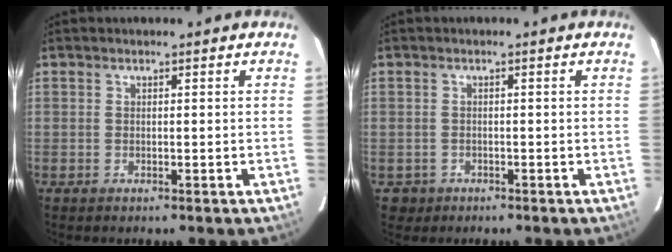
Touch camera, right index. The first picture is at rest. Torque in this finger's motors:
{"motor_torque": [-0.28, 0.16, -0.74, -0.14]}